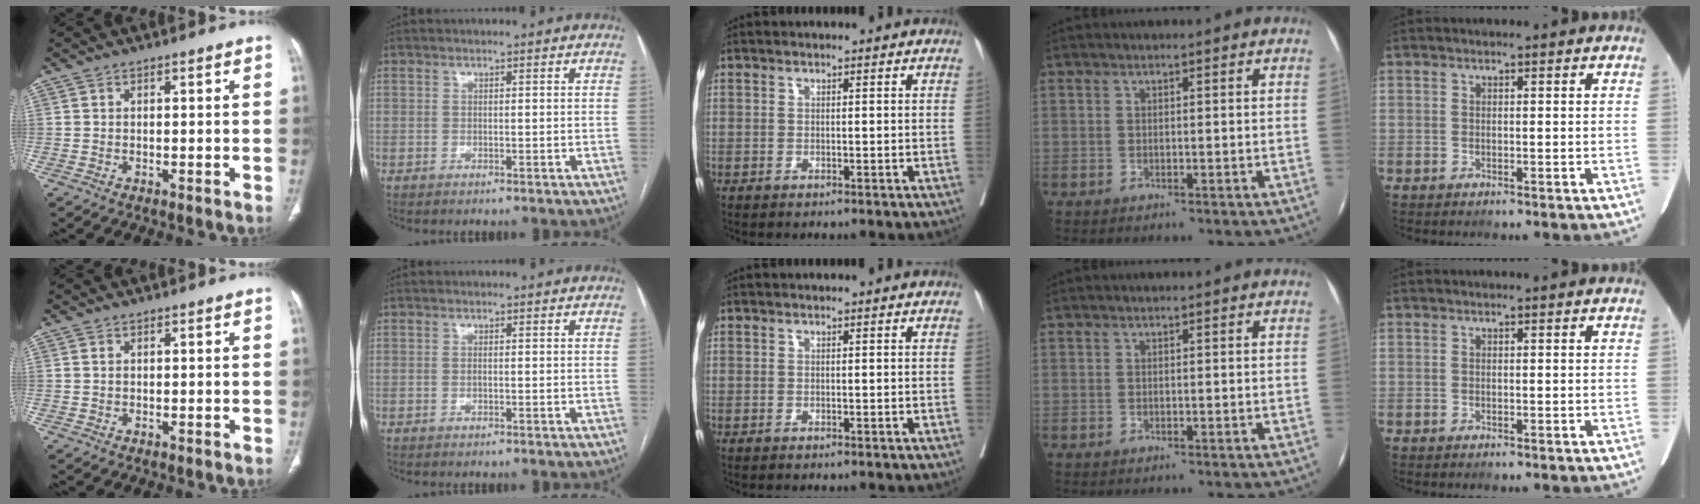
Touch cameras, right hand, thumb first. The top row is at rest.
{"thumb": {"total": 0.6, "force": [0.2, 0.4, 0.4], "torque": [-0.008, 0.002, 0.004]}, "index": {"total": 0.8, "force": [-0.1, 0.2, 0.8], "torque": [-0.016, -0.001, 0.001]}}